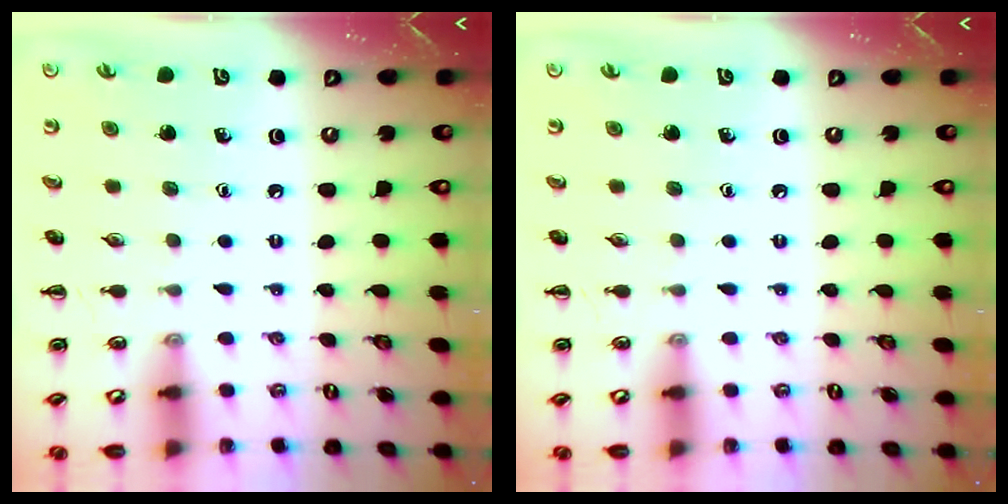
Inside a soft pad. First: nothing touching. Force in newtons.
{"total": 0.0}